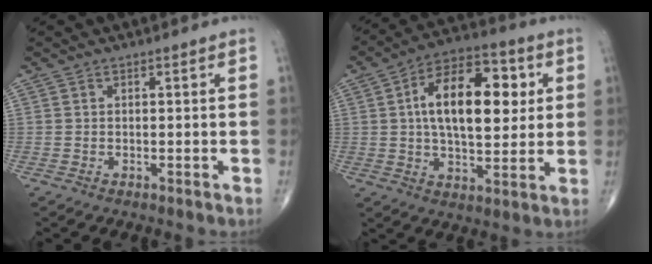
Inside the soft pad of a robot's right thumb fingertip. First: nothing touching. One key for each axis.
{"total": 18.2, "fx": 3.4, "fy": 9.4, "fz": 15.2, "tx": -0.217, "ty": 0.011, "tz": 0.047}